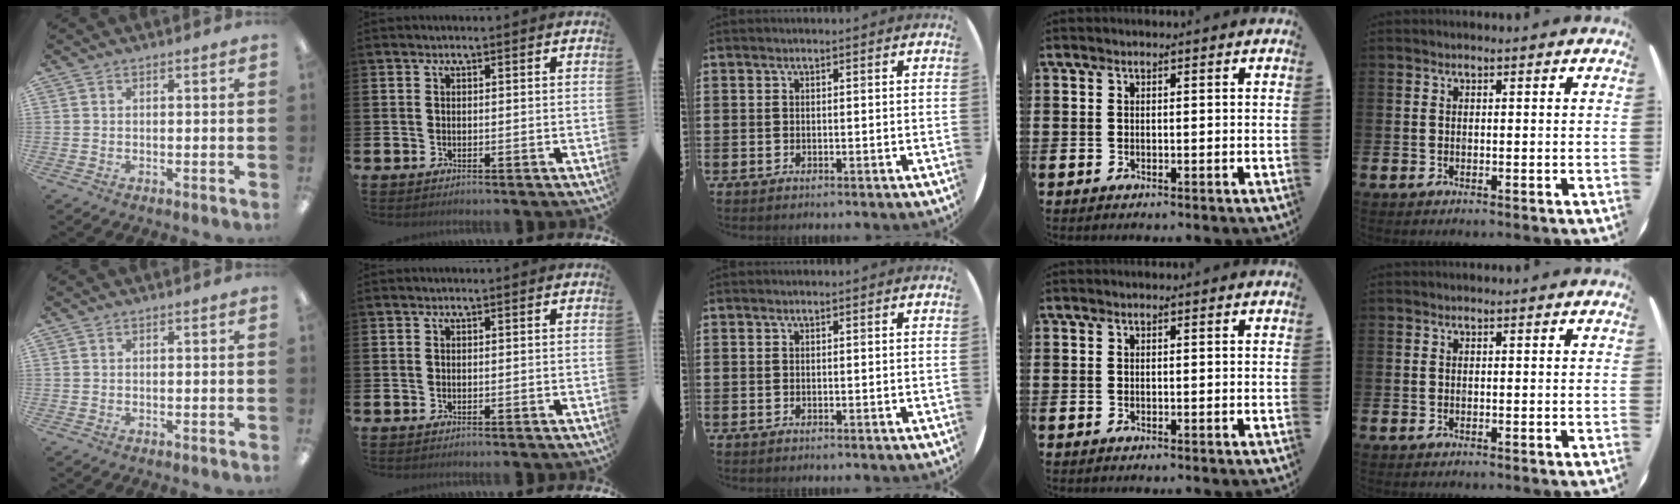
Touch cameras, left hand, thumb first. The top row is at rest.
{}